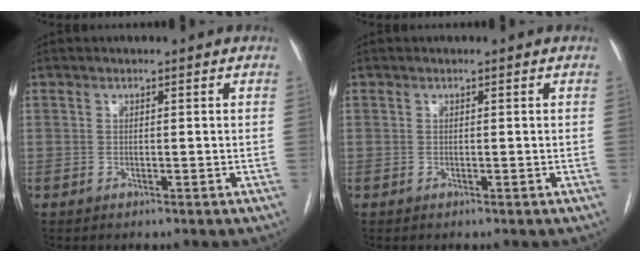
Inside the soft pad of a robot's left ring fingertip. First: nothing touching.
{"total": 0.0}